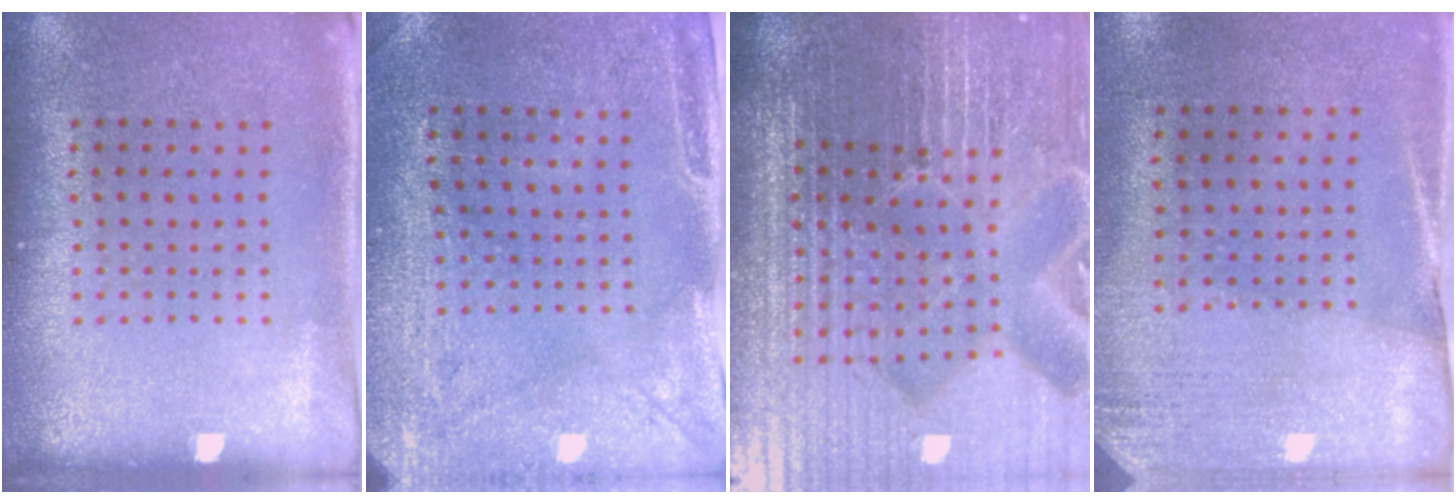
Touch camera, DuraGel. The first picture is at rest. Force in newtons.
{"total": 3.0, "press": 2.4, "slide": 1.8}
{"total": 7.3, "press": 6.4, "slide": 3.6}
{"total": 2.6, "press": 2.3, "slide": 1.3}